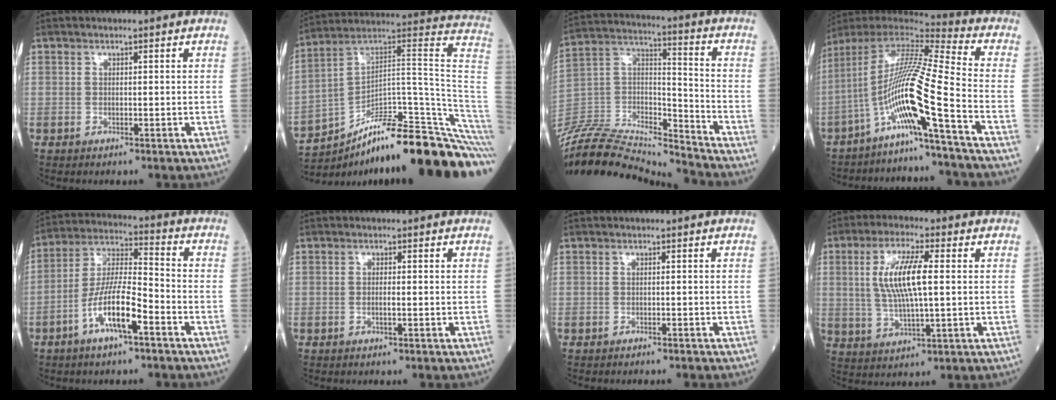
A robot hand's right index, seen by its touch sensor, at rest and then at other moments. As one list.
[{"total": 24.8, "force": [-17.5, 1.5, 17.5], "torque": [-0.160, 0.056, -0.269]}, {"total": 22.6, "force": [-21.9, 1.4, 5.6], "torque": [-0.118, 0.019, -0.373]}, {"total": 14.6, "force": [-7.4, -2.3, 12.4], "torque": [-0.240, 0.006, -0.142]}, {"total": 10.7, "force": [-5.1, 1.9, 9.3], "torque": [-0.186, 0.003, -0.098]}, {"total": 1.0, "force": [-0.4, 0.1, 1.0], "torque": [-0.019, 0.001, -0.009]}, {"total": 1.6, "force": [-1.5, 0.2, 0.6], "torque": [-0.011, -0.001, -0.018]}, {"total": 9.6, "force": [1.4, 1.8, 9.4], "torque": [-0.193, 0.004, 0.030]}]